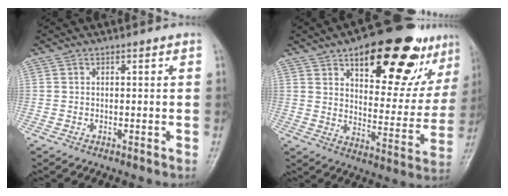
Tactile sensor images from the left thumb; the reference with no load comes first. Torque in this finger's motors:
{"motor_torque": [1.56, 1.50, 1.50, -1.27, 0.24]}